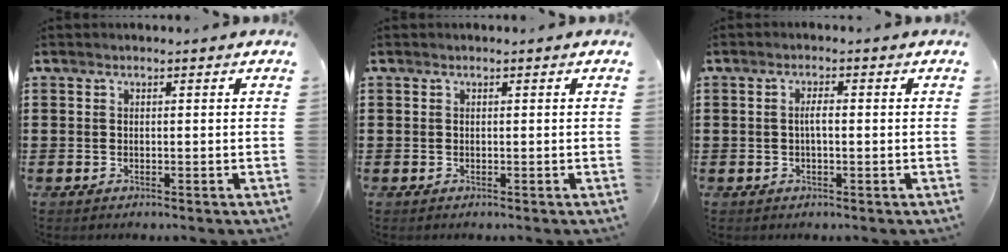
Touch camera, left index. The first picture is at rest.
{"total": 0.0}
{"total": 2.1, "force": [-0.1, 0.5, 2.0], "torque": [-0.037, 0.001, -0.002]}